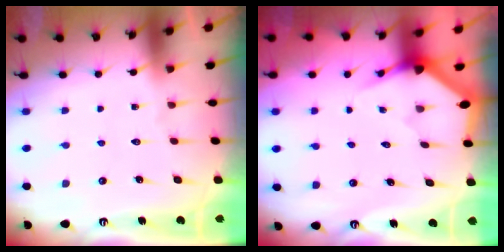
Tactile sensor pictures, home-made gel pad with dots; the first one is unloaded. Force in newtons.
{"total": 3.4, "press": 3.4, "slide": 0.1}